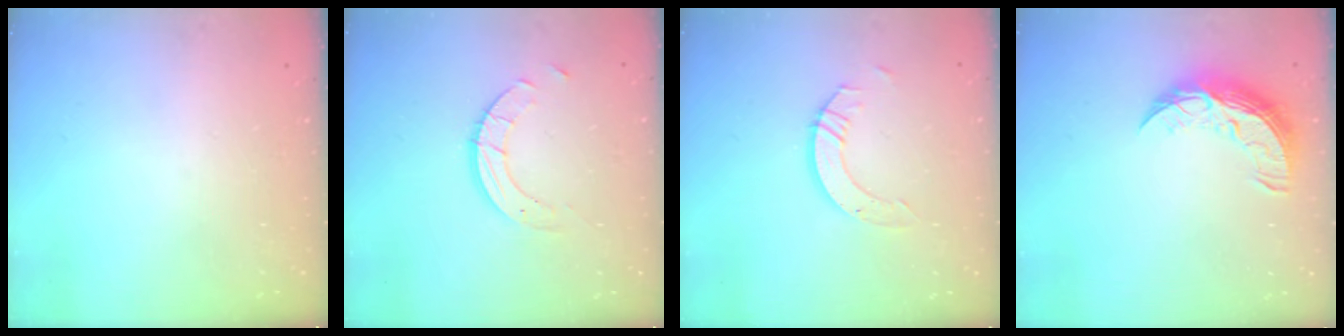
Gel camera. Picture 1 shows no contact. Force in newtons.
{"total": 5.1, "press": 5.1, "slide": 0.3}
{"total": 6.0, "press": 6.0, "slide": 0.4}
{"total": 10.0, "press": 10.0, "slide": 0.6}